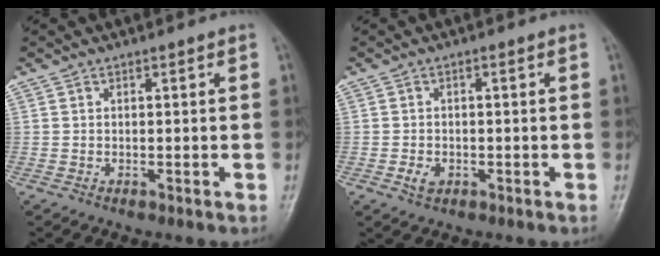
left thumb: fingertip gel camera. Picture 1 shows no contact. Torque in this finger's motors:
{"motor_torque": [-0.19, -0.17, -0.22, -0.22, 0.00]}